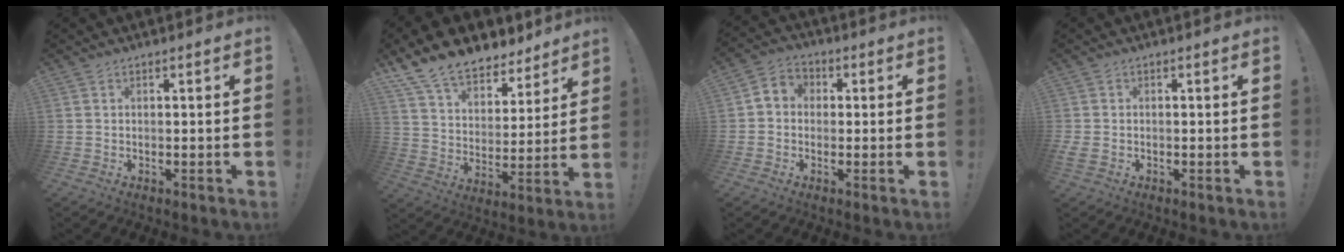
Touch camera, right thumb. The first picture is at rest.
{"total": 14.0, "force": [11.3, 6.7, 4.6], "torque": [-0.092, -0.085, 0.210]}
{"total": 4.9, "force": [-1.0, 4.3, 2.1], "torque": [-0.028, 0.016, -0.014]}
{"total": 1.3, "force": [-0.5, 0.9, 0.8], "torque": [-0.019, 0.004, -0.007]}